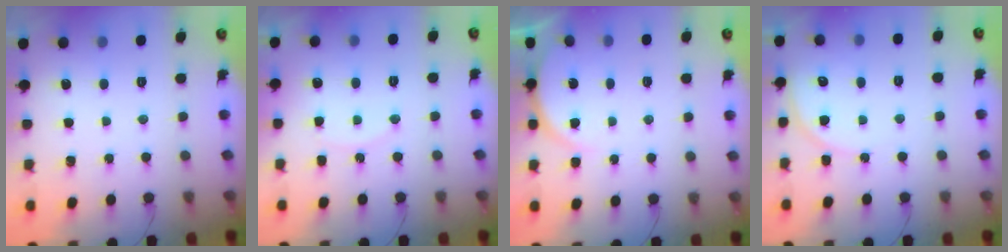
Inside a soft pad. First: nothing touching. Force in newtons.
{"total": 7.7, "press": 7.7, "slide": 0.6}
{"total": 5.5, "press": 5.5, "slide": 0.3}
{"total": 6.2, "press": 6.2, "slide": 0.4}